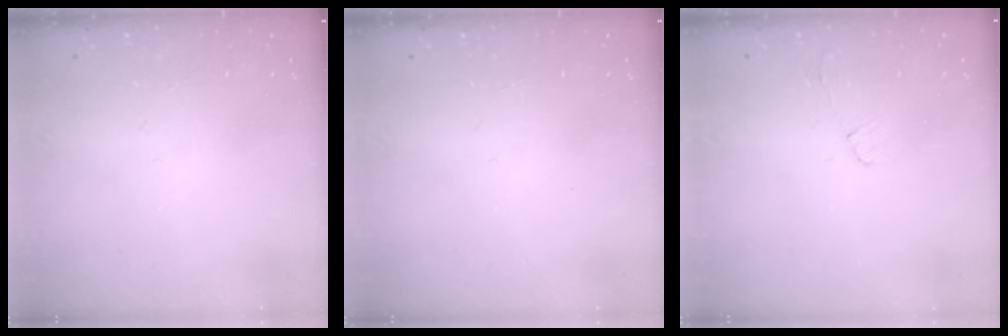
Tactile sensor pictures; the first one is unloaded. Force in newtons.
{"total": 0.0}
{"total": 4.4, "press": 4.4, "slide": 0.4}